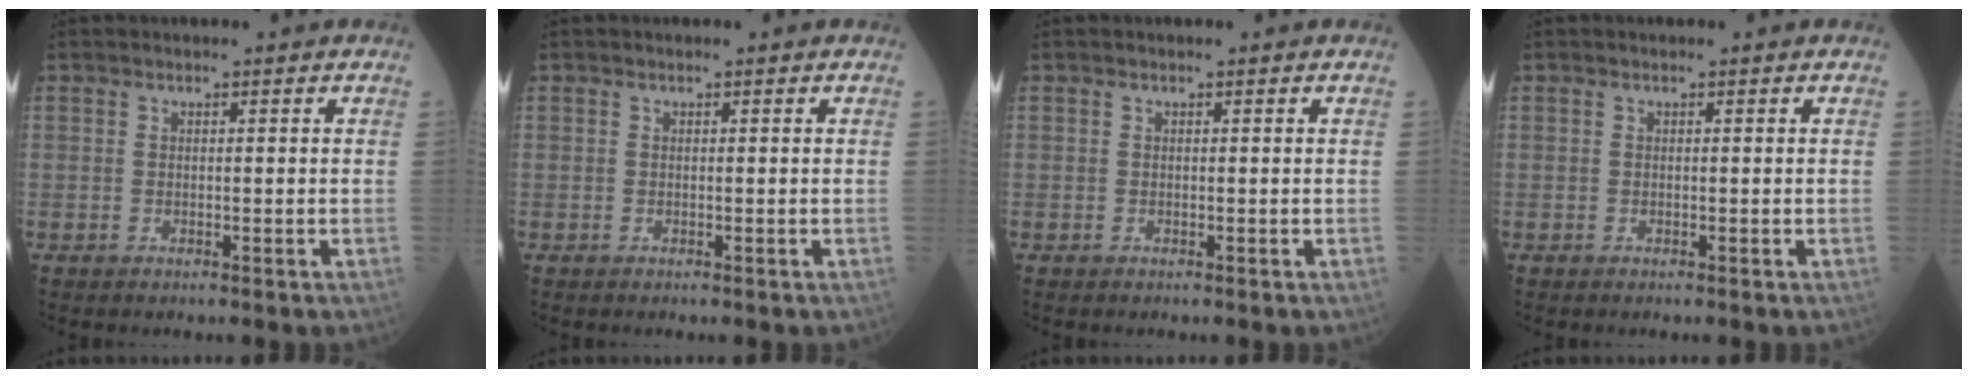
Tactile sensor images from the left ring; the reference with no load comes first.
{"total": 0.0}
{"total": 0.0}
{"total": 0.0}